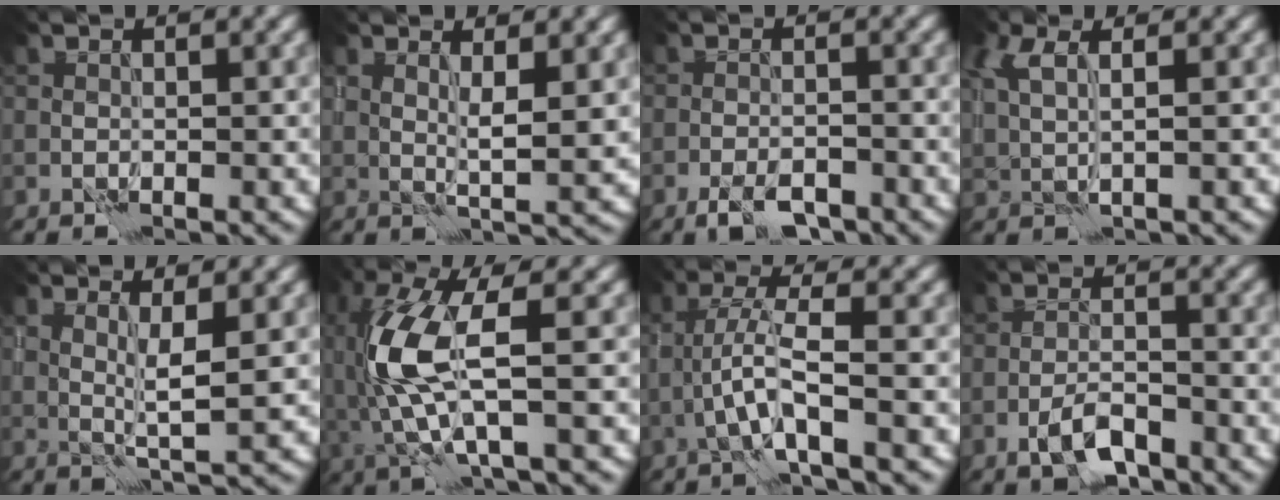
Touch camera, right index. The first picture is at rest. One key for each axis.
{"total": 2.5, "fx": 1.5, "fy": 0.1, "fz": 2.0, "tx": -0.035, "ty": -0.010, "tz": 0.030}
{"total": 3.0, "fx": -2.2, "fy": 1.0, "fz": 1.8, "tx": -0.029, "ty": -0.003, "tz": -0.040}
{"total": 3.2, "fx": 1.6, "fy": 1.0, "fz": 2.6, "tx": -0.057, "ty": 0.002, "tz": 0.031}
{"total": 2.3, "fx": 1.2, "fy": -0.1, "fz": 2.0, "tx": -0.038, "ty": -0.010, "tz": 0.025}
{"total": 7.5, "fx": -0.1, "fy": 2.3, "fz": 7.1, "tx": -0.186, "ty": -0.001, "tz": 0.003}
{"total": 3.7, "fx": -1.2, "fy": 0.2, "fz": 3.5, "tx": -0.069, "ty": 0.009, "tz": -0.029}
{"total": 3.2, "fx": -2.1, "fy": 1.1, "fz": 2.2, "tx": -0.039, "ty": 0.001, "tz": -0.043}